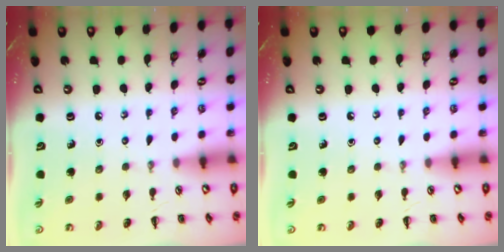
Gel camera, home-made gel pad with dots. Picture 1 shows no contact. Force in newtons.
{"total": 0.0}